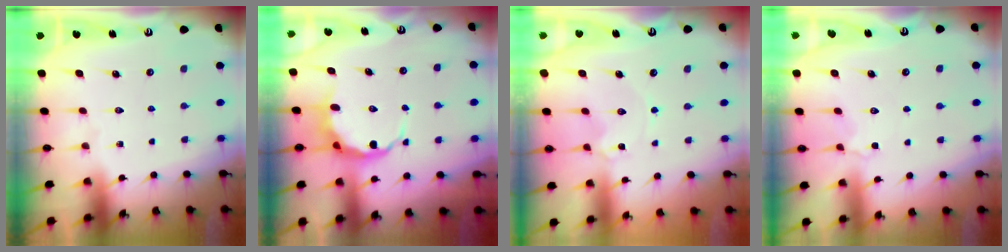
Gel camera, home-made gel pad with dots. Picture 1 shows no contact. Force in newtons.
{"total": 6.2, "press": 6.0, "slide": 1.6}
{"total": 0.7, "press": 0.7, "slide": 0.1}
{"total": 1.3, "press": 1.2, "slide": 0.5}